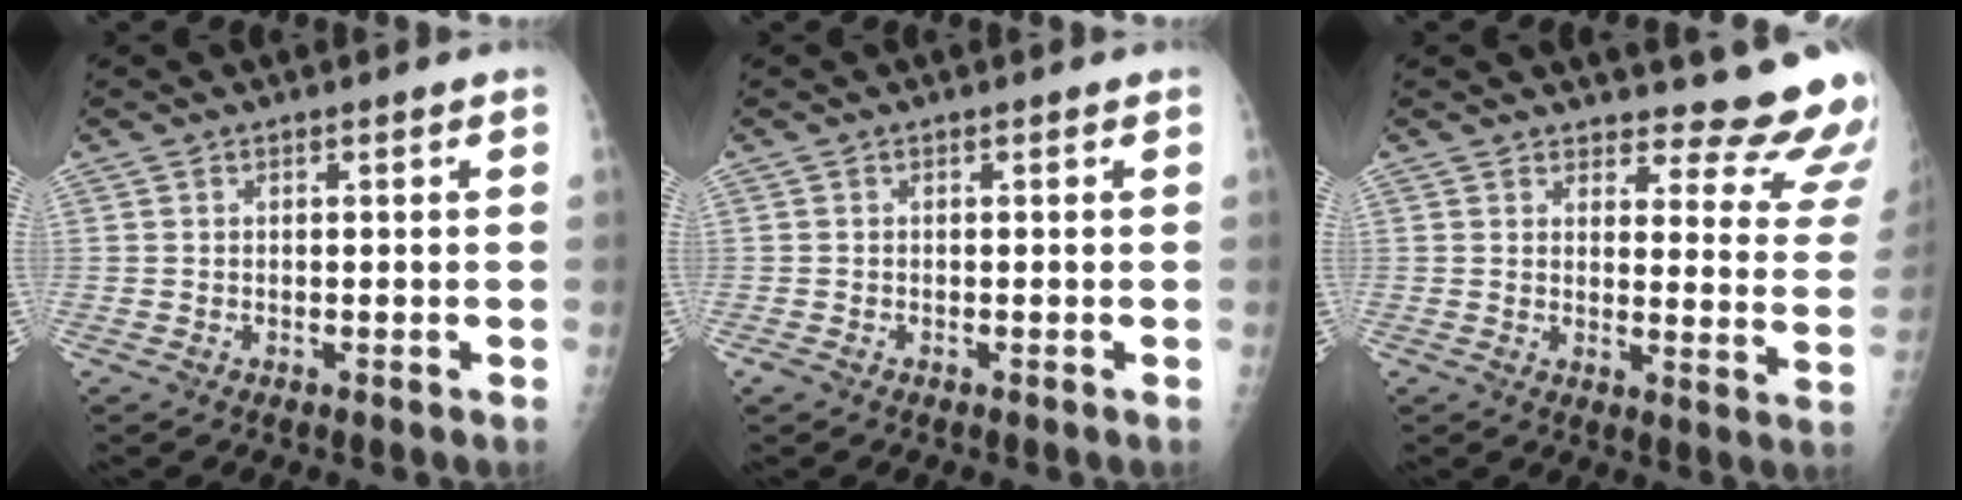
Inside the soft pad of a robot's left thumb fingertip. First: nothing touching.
{"total": 0.6, "force": [-0.4, 0.4, 0.3], "torque": [-0.010, -0.002, -0.011]}
{"total": 16.0, "force": [15.4, 3.5, 3.0], "torque": [0.016, -0.158, 0.152]}